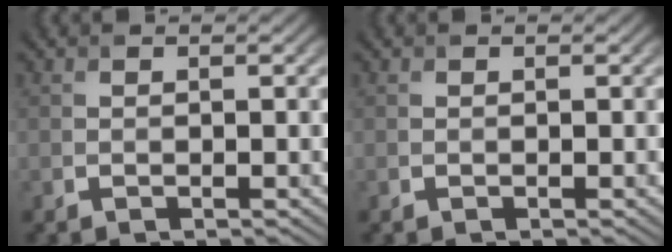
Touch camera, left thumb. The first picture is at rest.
{"total": 0.0}